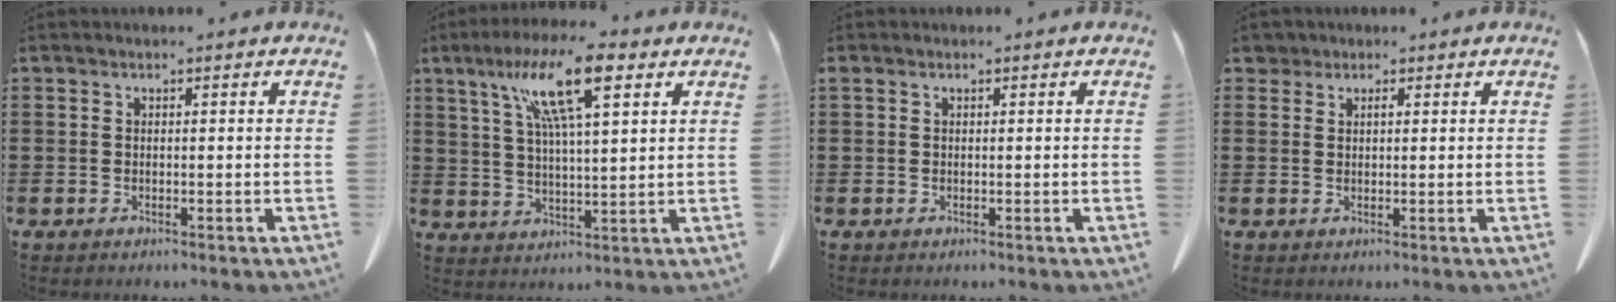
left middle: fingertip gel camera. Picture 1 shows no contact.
{"total": 13.0, "force": [7.1, 2.7, 10.5], "torque": [-0.209, 0.000, 0.116]}
{"total": 0.0}
{"total": 1.9, "force": [1.4, 1.2, 0.6], "torque": [-0.019, 0.008, 0.026]}